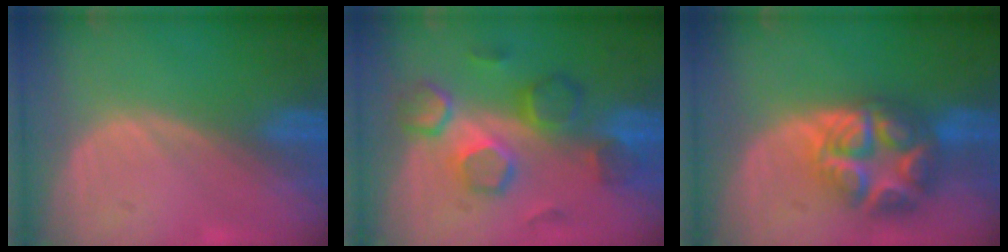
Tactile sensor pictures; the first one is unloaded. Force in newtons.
{"total": 8.3, "press": 8.2, "slide": 1.4}
{"total": 8.8, "press": 8.8, "slide": 0.6}